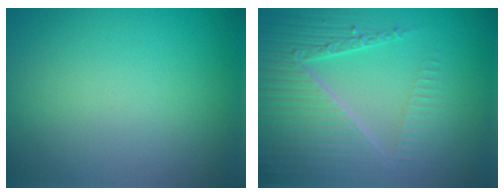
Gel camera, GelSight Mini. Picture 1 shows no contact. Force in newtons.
{"total": 6.2, "press": 5.0, "slide": 3.7}